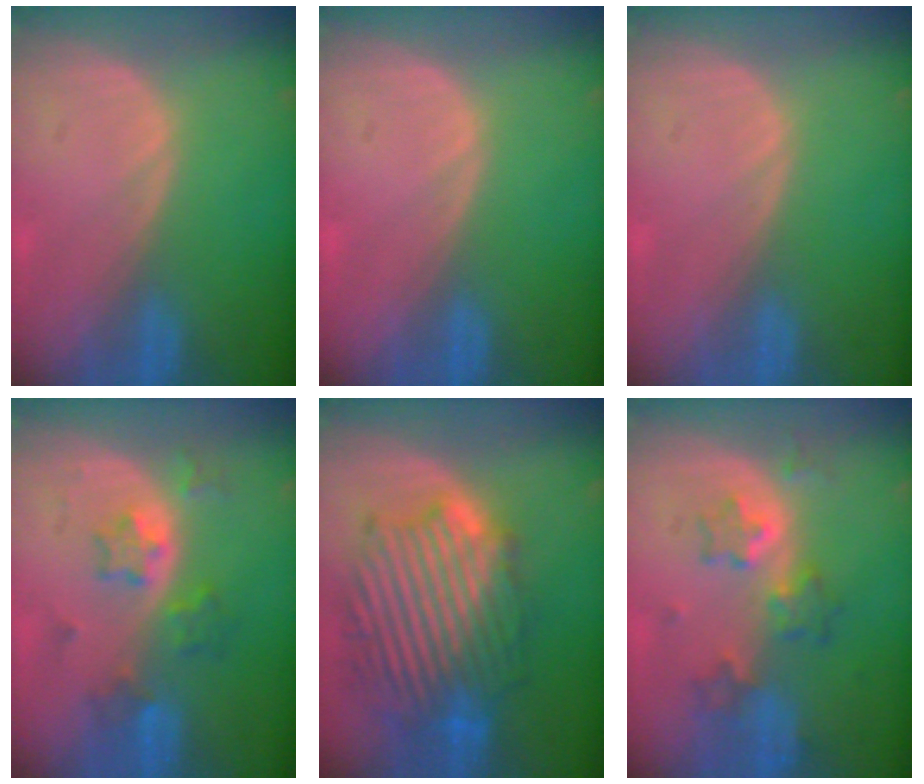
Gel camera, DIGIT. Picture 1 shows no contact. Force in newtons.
{"total": 0.0}
{"total": 0.0}
{"total": 5.7, "press": 5.3, "slide": 2.3}
{"total": 13.3, "press": 13.3, "slide": 1.1}
{"total": 6.1, "press": 5.8, "slide": 1.9}